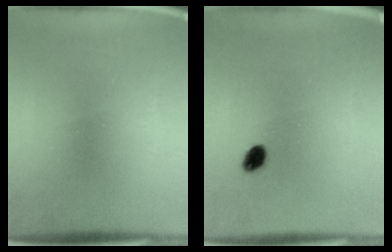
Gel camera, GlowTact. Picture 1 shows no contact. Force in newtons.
{"total": 2.4}